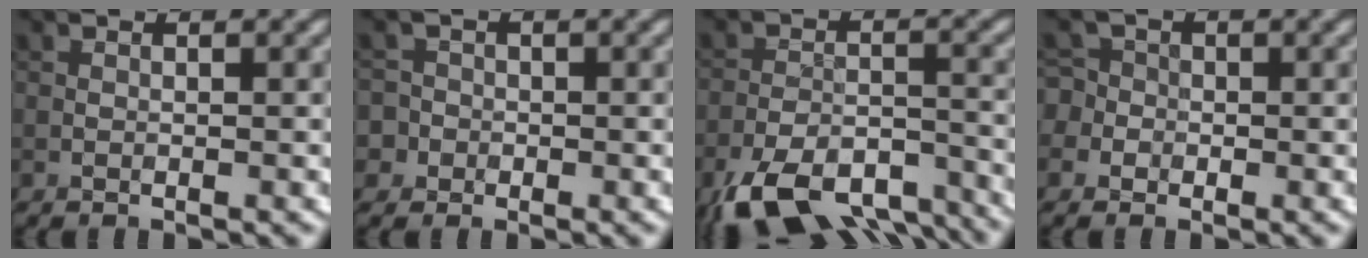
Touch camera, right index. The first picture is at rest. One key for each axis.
{"total": 3.3, "fx": -1.0, "fy": 3.1, "fz": 0.6, "tx": 0.012, "ty": 0.013, "tz": -0.041}
{"total": 11.8, "fx": -9.2, "fy": 4.7, "fz": 5.6, "tx": -0.102, "ty": -0.028, "tz": -0.134}
{"total": 4.1, "fx": -0.8, "fy": 3.9, "fz": 1.2, "tx": -0.005, "ty": 0.020, "tz": -0.053}